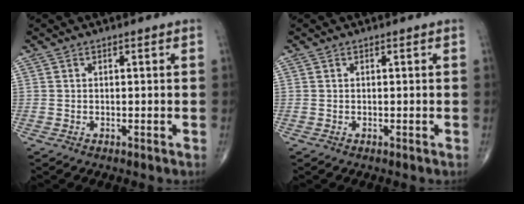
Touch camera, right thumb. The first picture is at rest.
{"total": 0.0}